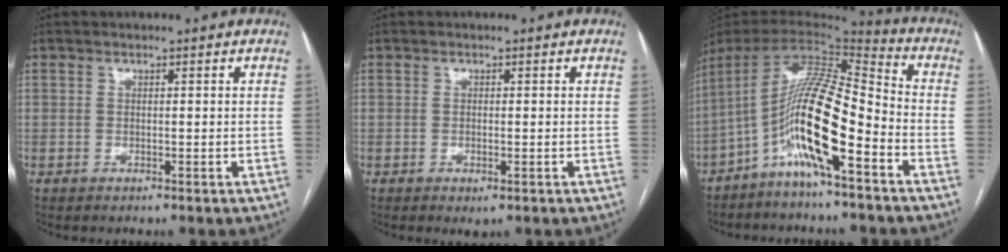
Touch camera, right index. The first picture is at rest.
{"total": 1.3, "force": [-0.5, 0.5, 1.1], "torque": [-0.018, -0.004, -0.003]}
{"total": 14.9, "force": [-6.2, 1.6, 13.4], "torque": [-0.250, 0.017, -0.114]}